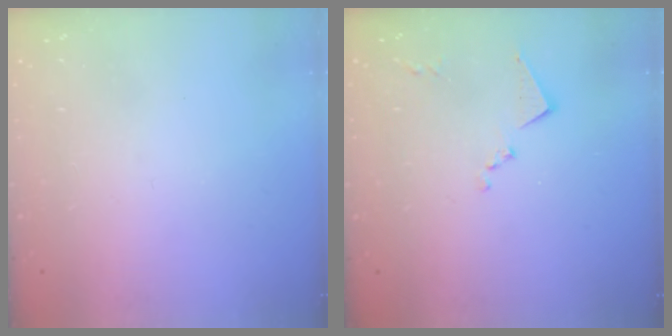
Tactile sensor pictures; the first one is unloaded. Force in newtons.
{"total": 8.6, "press": 8.6, "slide": 0.4}